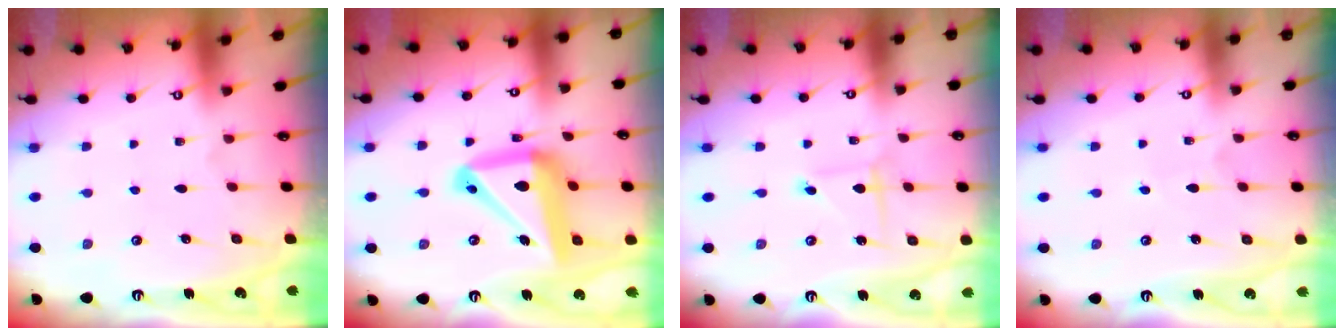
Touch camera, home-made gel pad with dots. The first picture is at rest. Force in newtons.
{"total": 18.6, "press": 18.5, "slide": 2.0}
{"total": 1.8, "press": 1.8, "slide": 0.2}
{"total": 3.3, "press": 3.3, "slide": 0.4}